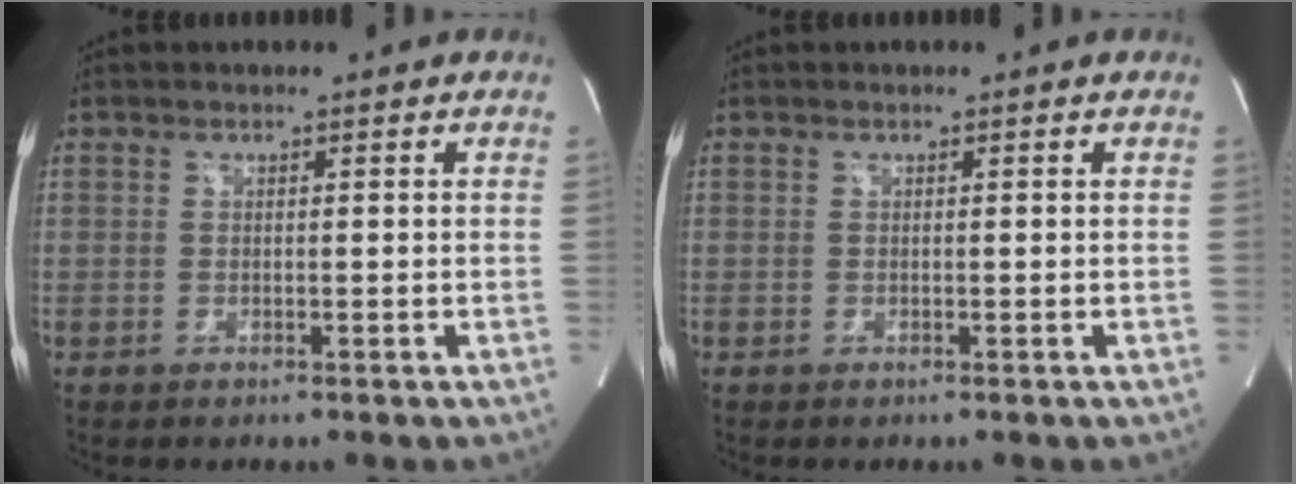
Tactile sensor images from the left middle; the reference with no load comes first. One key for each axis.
{"total": 0.0}